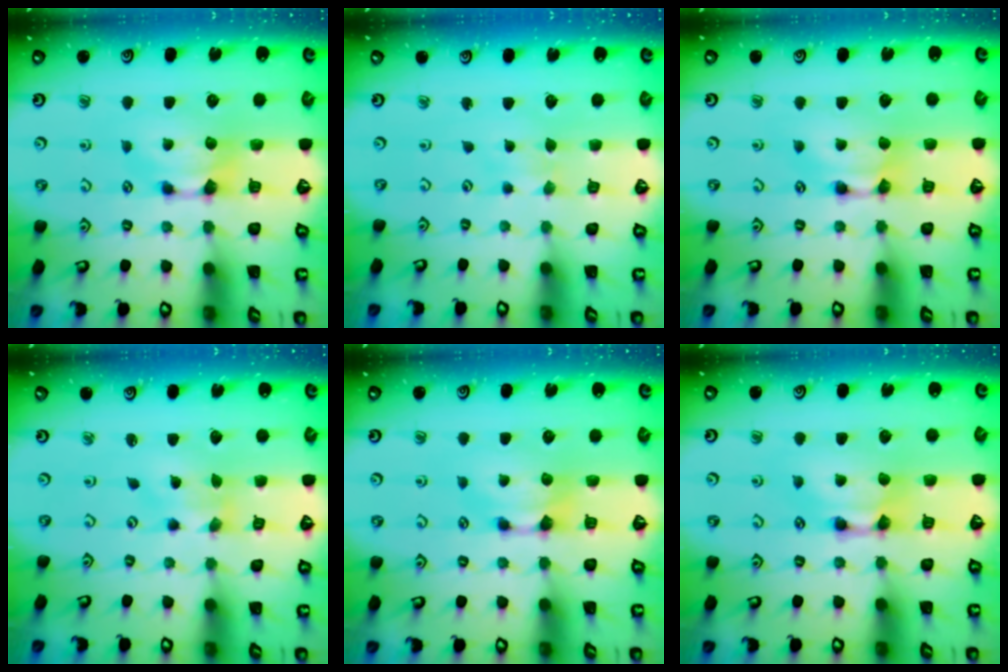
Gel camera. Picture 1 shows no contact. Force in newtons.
{"total": 2.6, "press": 2.6, "slide": 0.0}
{"total": 1.6, "press": 1.6, "slide": 0.1}
{"total": 2.1, "press": 1.7, "slide": 1.2}
{"total": 0.0}
{"total": 1.6, "press": 1.4, "slide": 0.6}